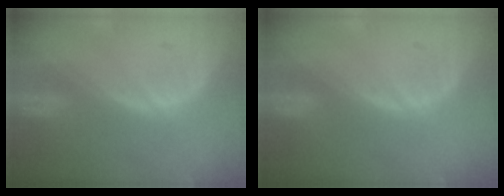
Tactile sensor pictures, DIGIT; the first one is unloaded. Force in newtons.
{"total": 0.0}